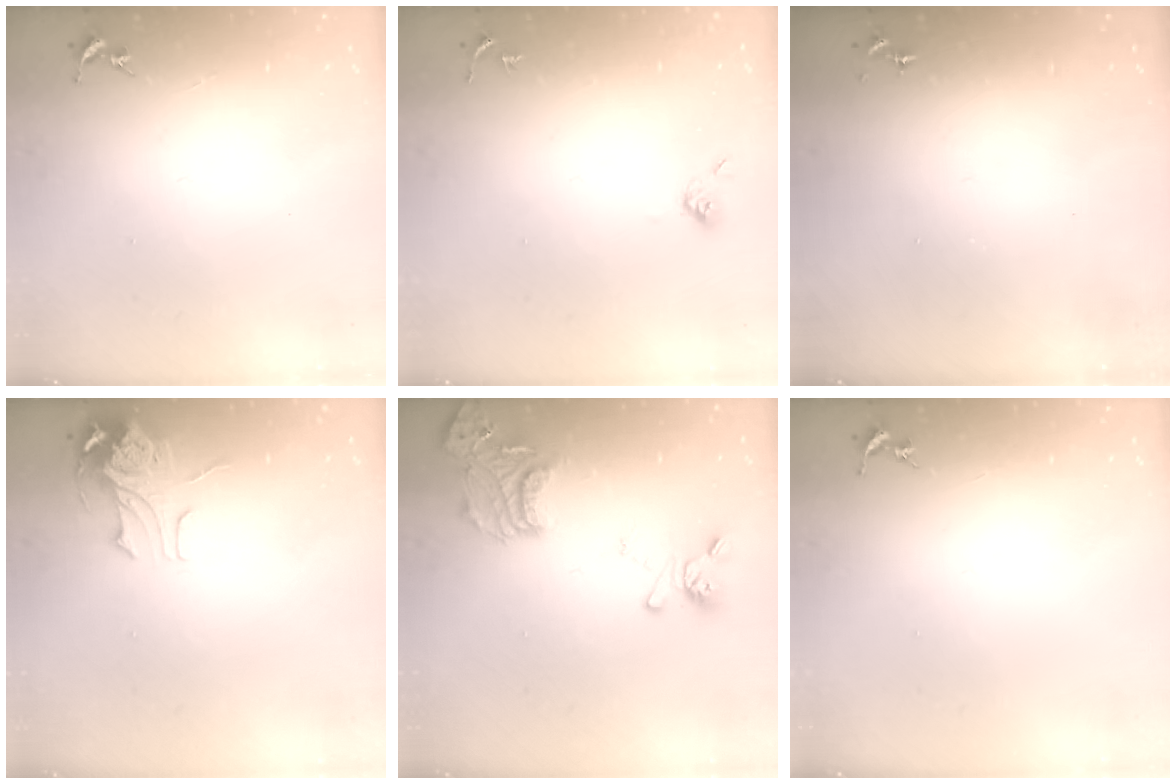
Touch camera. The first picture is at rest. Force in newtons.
{"total": 4.0, "press": 3.9, "slide": 0.8}
{"total": 0.0}
{"total": 8.3, "press": 8.3, "slide": 0.8}
{"total": 17.7, "press": 17.7, "slide": 1.6}
{"total": 0.0}